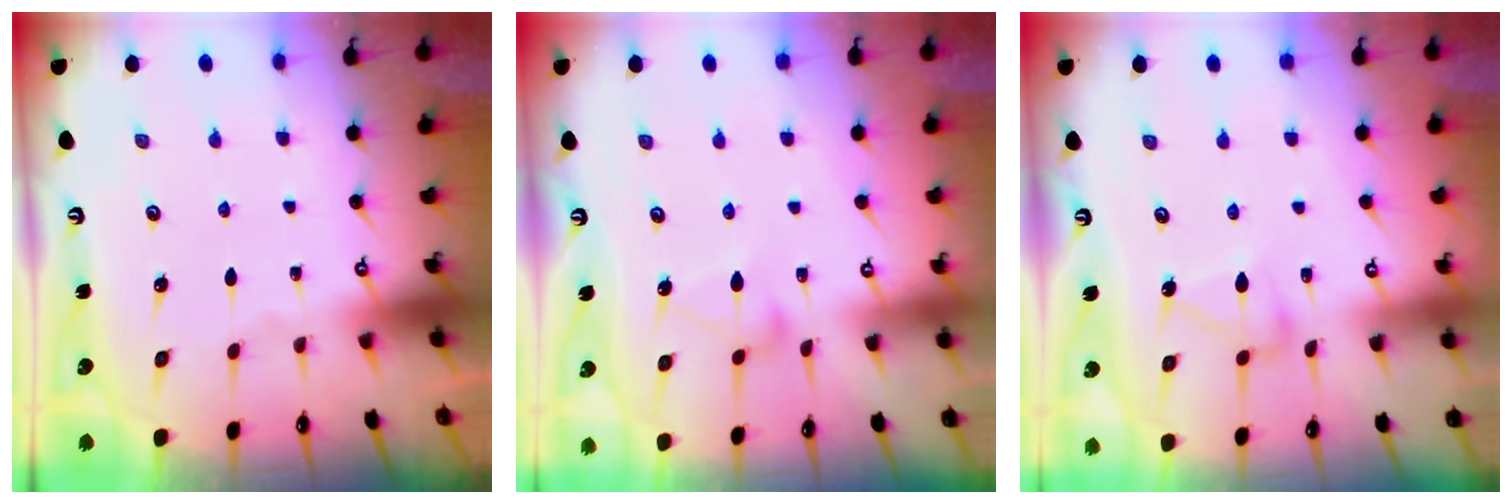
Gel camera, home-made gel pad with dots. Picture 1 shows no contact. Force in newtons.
{"total": 6.7, "press": 6.7, "slide": 0.4}
{"total": 6.1, "press": 6.1, "slide": 0.4}